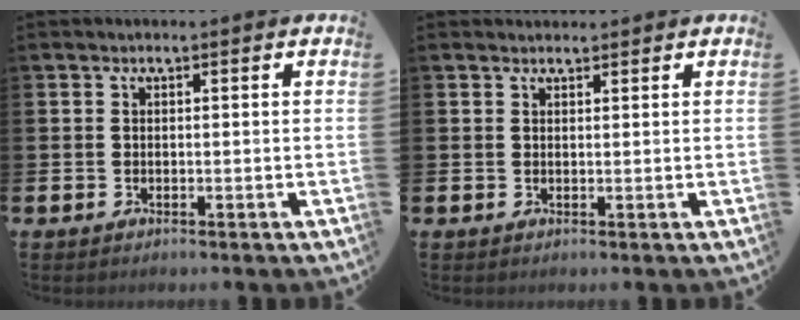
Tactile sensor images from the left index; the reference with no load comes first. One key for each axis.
{"total": 0.7, "fx": 0.7, "fy": 0.2, "fz": 0.0, "tx": 0.011, "ty": 0.000, "tz": 0.010}